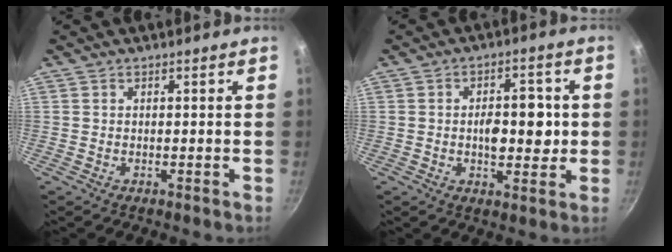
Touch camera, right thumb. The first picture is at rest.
{"total": 8.8, "force": [-0.3, 5.0, 7.3], "torque": [-0.078, 0.005, -0.008]}